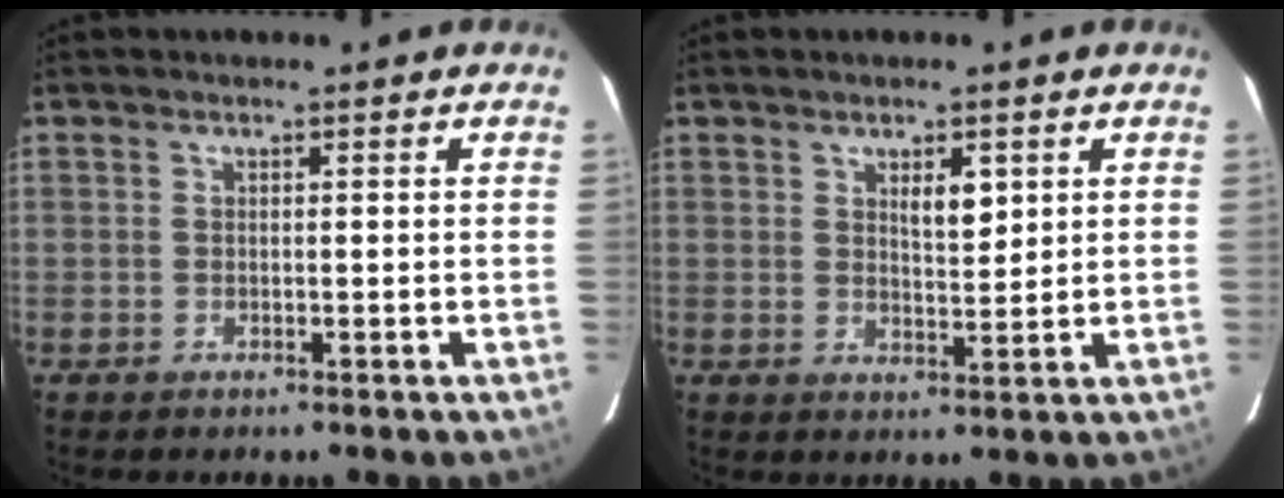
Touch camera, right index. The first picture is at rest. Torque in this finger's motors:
{"motor_torque": [0.21, 0.04, 0.12, 0.03]}